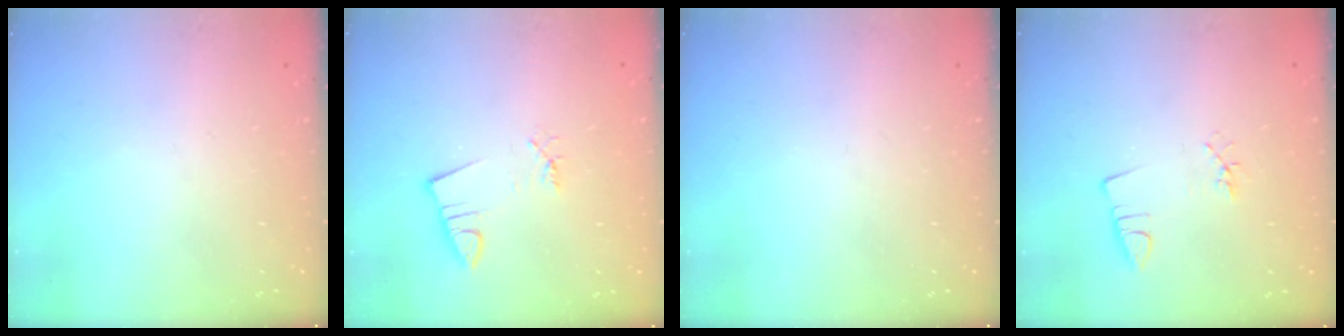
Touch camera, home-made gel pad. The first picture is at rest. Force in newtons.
{"total": 1.1, "press": 1.1, "slide": 0.0}
{"total": 0.0}
{"total": 2.4, "press": 2.0, "slide": 1.4}